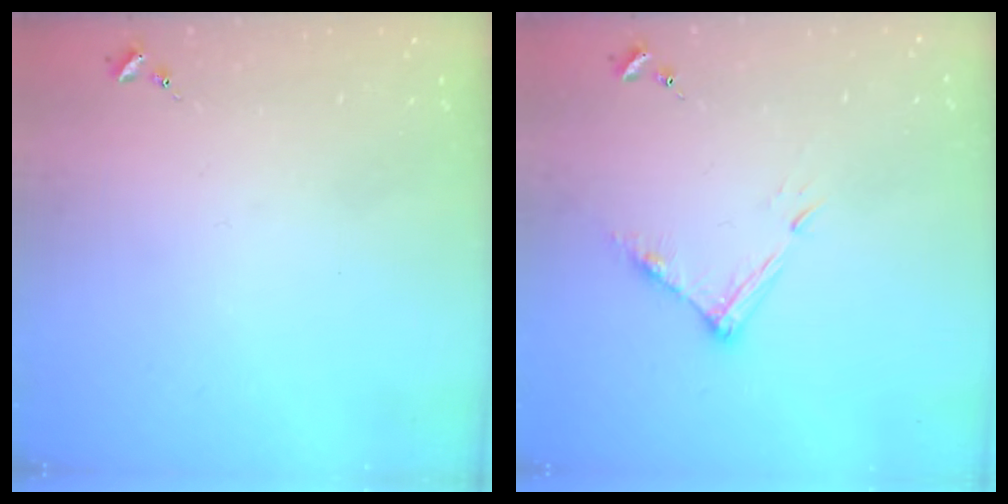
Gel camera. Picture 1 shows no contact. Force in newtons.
{"total": 8.0, "press": 8.0, "slide": 0.4}